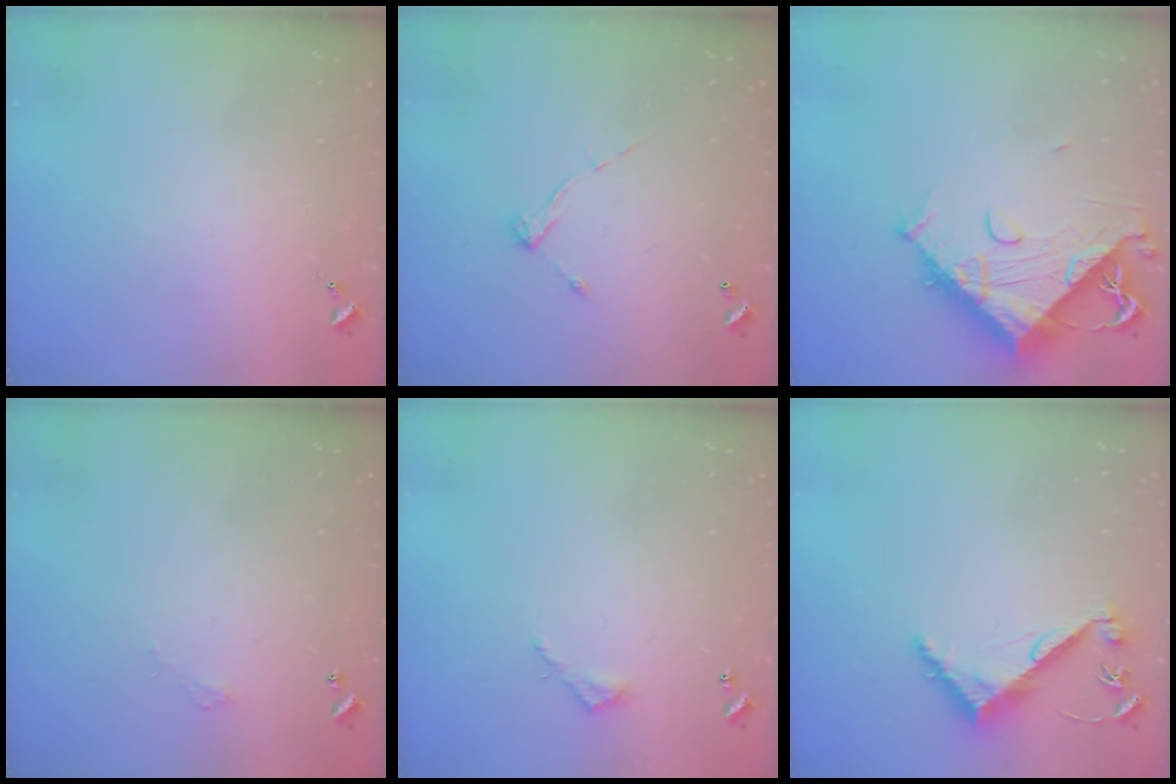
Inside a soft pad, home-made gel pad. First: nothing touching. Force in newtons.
{"total": 6.2, "press": 6.2, "slide": 0.3}
{"total": 13.1, "press": 13.0, "slide": 1.5}
{"total": 2.7, "press": 2.7, "slide": 0.2}
{"total": 3.9, "press": 3.9, "slide": 0.3}
{"total": 6.7, "press": 6.6, "slide": 0.7}